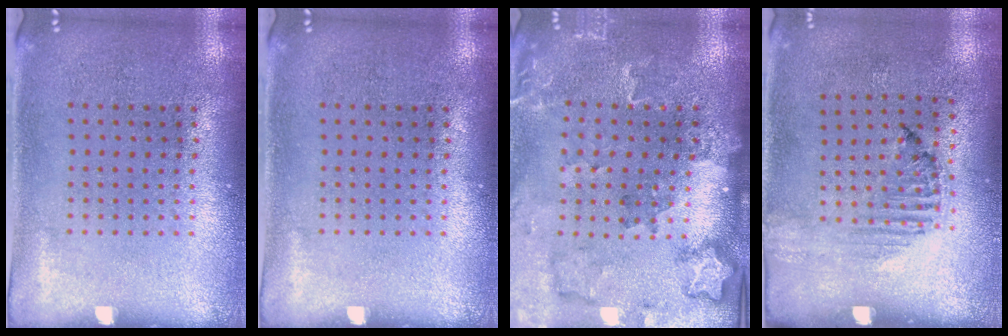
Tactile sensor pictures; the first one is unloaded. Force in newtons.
{"total": 0.0}
{"total": 1.8, "press": 1.8, "slide": 0.2}
{"total": 1.3, "press": 1.2, "slide": 0.4}